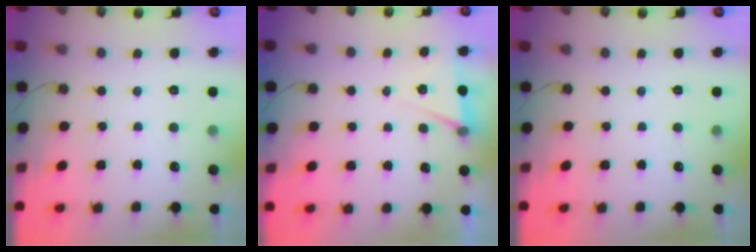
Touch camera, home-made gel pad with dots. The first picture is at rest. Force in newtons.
{"total": 5.5, "press": 3.3, "slide": 4.4}
{"total": 0.0}